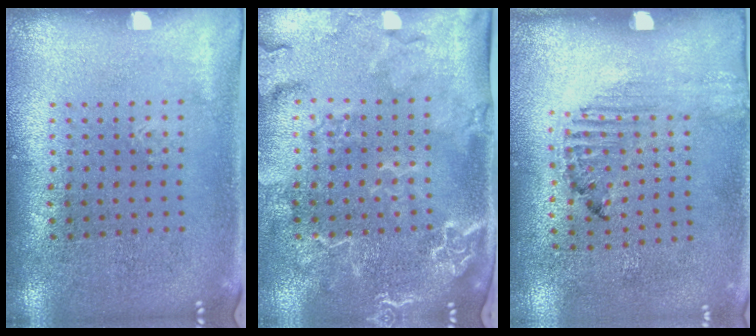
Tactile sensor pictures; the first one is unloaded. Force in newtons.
{"total": 2.8, "press": 2.5, "slide": 1.3}
{"total": 1.5, "press": 1.2, "slide": 0.8}